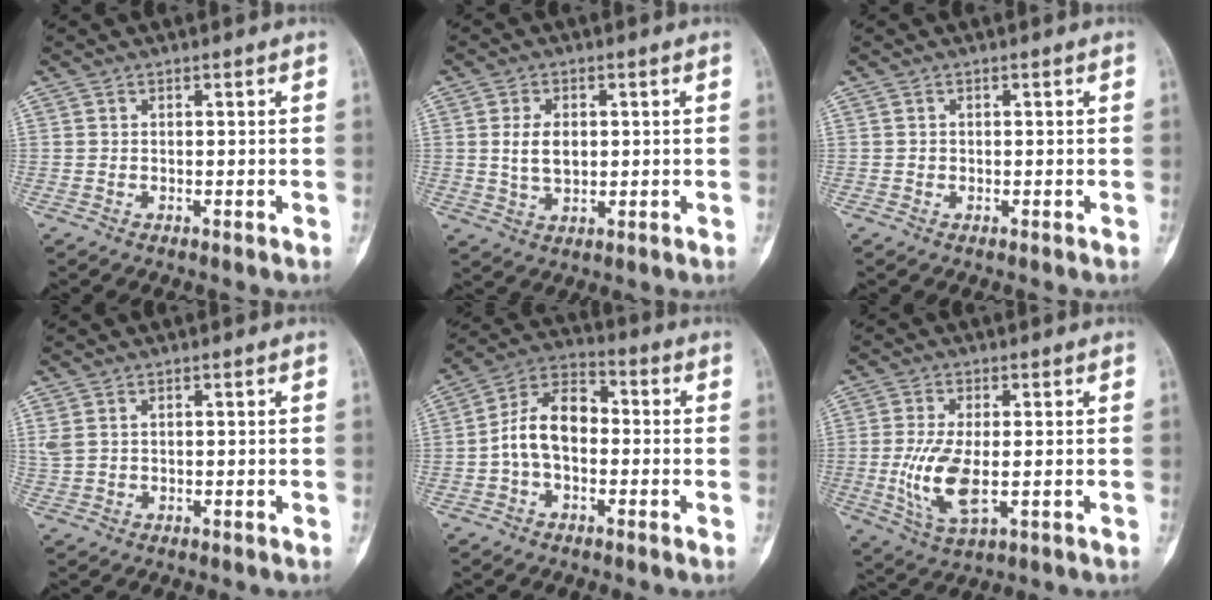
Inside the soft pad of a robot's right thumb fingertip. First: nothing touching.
{"total": 5.6, "force": [0.7, 3.6, 4.3], "torque": [-0.073, -0.005, 0.019]}
{"total": 0.6, "force": [-0.1, 0.6, 0.1], "torque": [0.001, 0.003, -0.002]}
{"total": 2.2, "force": [1.0, 1.2, 1.5], "torque": [-0.045, 0.009, 0.031]}
{"total": 10.8, "force": [-1.1, 6.9, 8.2], "torque": [-0.137, 0.038, -0.033]}
{"total": 9.7, "force": [-1.2, 4.1, 8.7], "torque": [-0.186, -0.015, -0.013]}